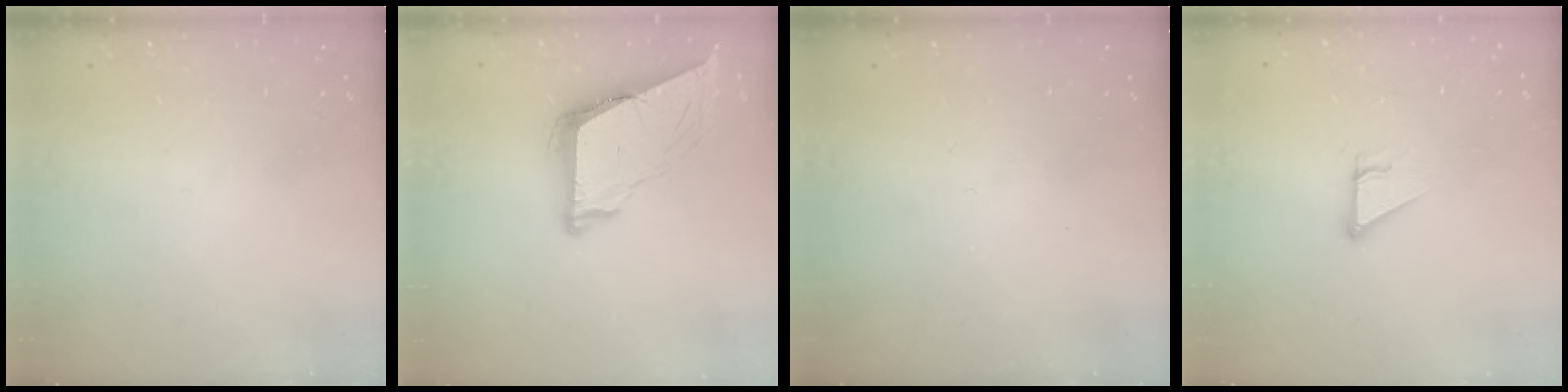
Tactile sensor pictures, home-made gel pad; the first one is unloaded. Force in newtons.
{"total": 8.4, "press": 8.4, "slide": 0.6}
{"total": 0.0}
{"total": 3.8, "press": 3.8, "slide": 0.2}